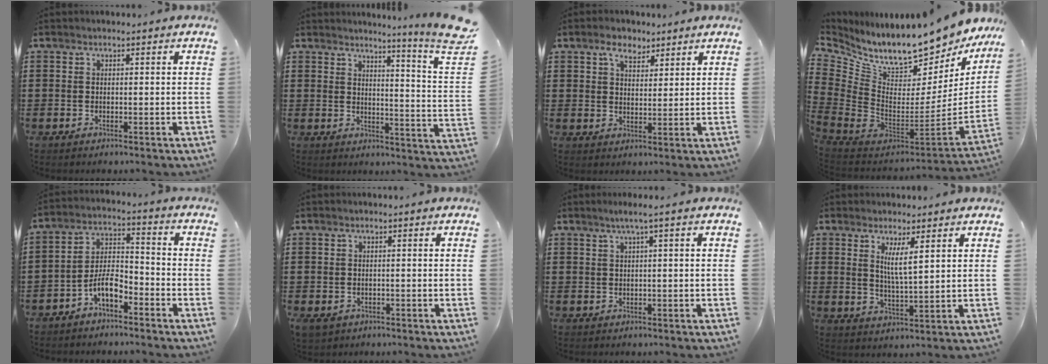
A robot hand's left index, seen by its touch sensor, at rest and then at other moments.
{"total": 5.0, "force": [3.9, -1.4, 2.7], "torque": [-0.053, -0.045, 0.056]}
{"total": 4.3, "force": [3.2, 2.3, 1.8], "torque": [-0.030, 0.004, 0.056]}
{"total": 10.8, "force": [10.0, 1.8, 3.9], "torque": [-0.099, -0.105, 0.164]}
{"total": 6.7, "force": [-4.6, 2.5, 4.2], "torque": [-0.098, 0.004, -0.094]}
{"total": 1.0, "force": [-0.7, 0.8, 0.2], "torque": [-0.010, 0.001, -0.016]}
{"total": 1.8, "force": [0.5, -0.4, 1.7], "torque": [-0.029, -0.003, 0.008]}
{"total": 4.9, "force": [2.6, 0.7, 4.1], "torque": [-0.082, -0.004, 0.042]}